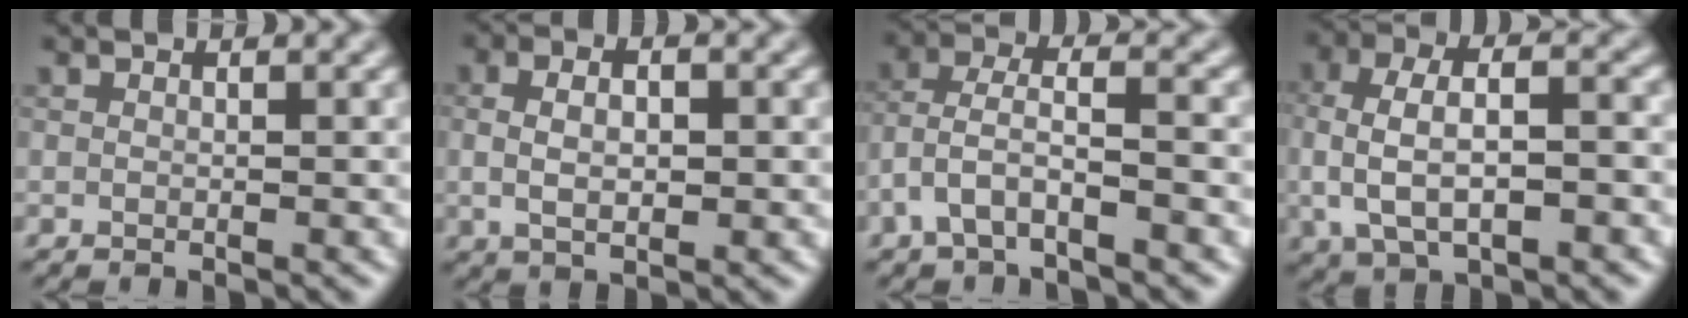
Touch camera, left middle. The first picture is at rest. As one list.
[{"total": 3.7, "force": [0.3, 1.7, 3.2], "torque": [-0.064, 0.002, 0.004]}, {"total": 3.9, "force": [-1.9, 1.4, 3.1], "torque": [-0.070, 0.011, -0.044]}, {"total": 6.7, "force": [-0.3, 3.4, 5.8], "torque": [-0.112, 0.006, -0.009]}]